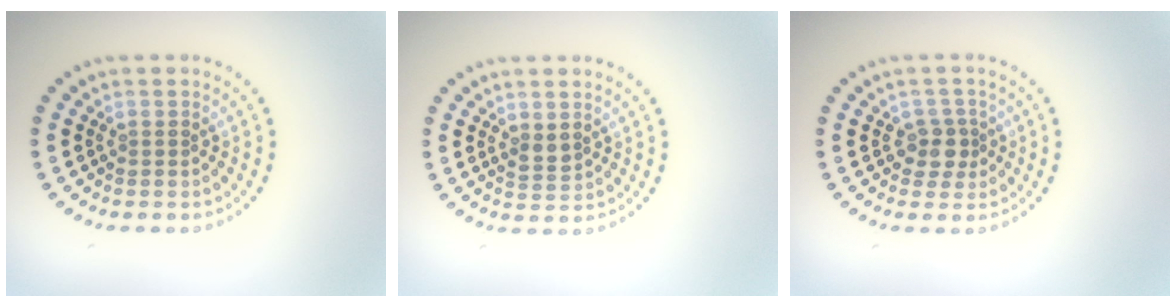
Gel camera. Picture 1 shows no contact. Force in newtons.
{"total": 1.3, "press": 1.1, "slide": 0.6}
{"total": 2.0, "press": 1.7, "slide": 1.1}